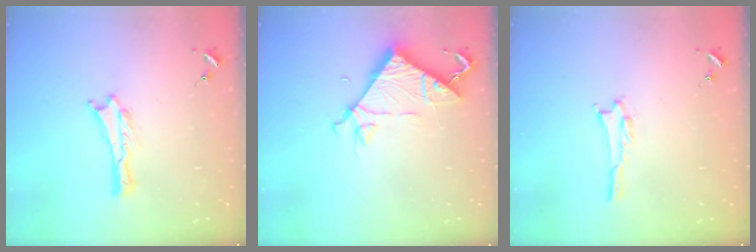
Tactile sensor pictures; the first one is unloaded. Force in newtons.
{"total": 7.5, "press": 7.5, "slide": 0.5}
{"total": 1.0, "press": 1.0, "slide": 0.2}